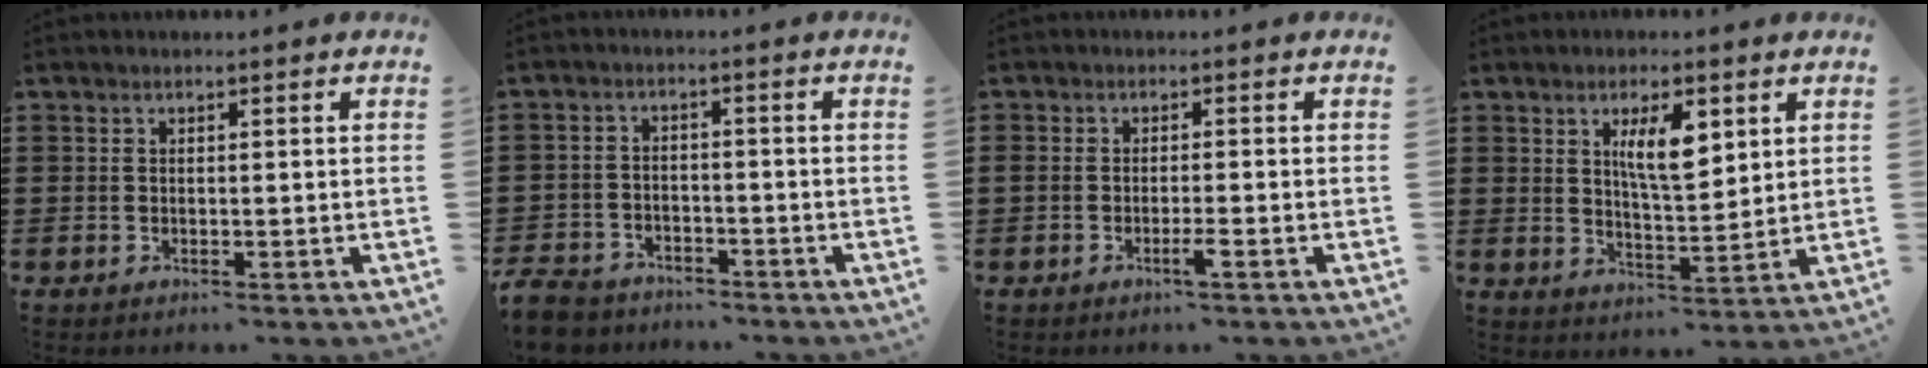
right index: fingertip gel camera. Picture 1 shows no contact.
{"total": 4.8, "force": [-4.5, 1.4, 0.6], "torque": [-0.031, 0.002, -0.097]}
{"total": 2.1, "force": [-1.2, 0.1, 1.8], "torque": [-0.037, -0.003, -0.024]}
{"total": 6.5, "force": [2.7, 2.1, 5.6], "torque": [-0.109, 0.003, 0.043]}